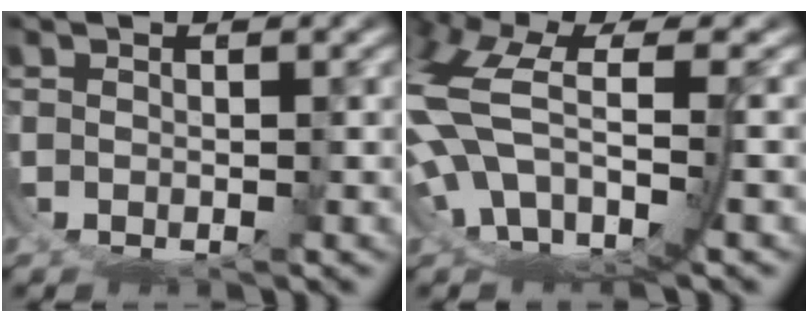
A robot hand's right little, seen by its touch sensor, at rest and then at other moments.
{"total": 9.7, "force": [-1.2, 6.6, 7.0], "torque": [-0.181, -0.035, -0.010]}